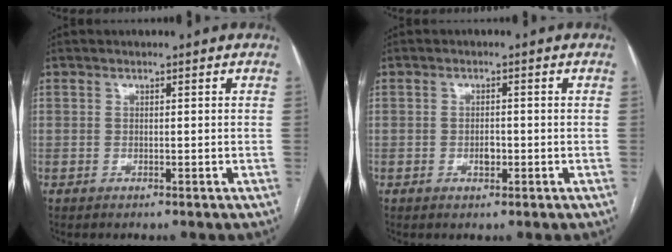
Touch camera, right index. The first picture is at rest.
{"total": 1.7, "force": [-0.4, 0.9, 1.4], "torque": [-0.024, 0.002, -0.005]}